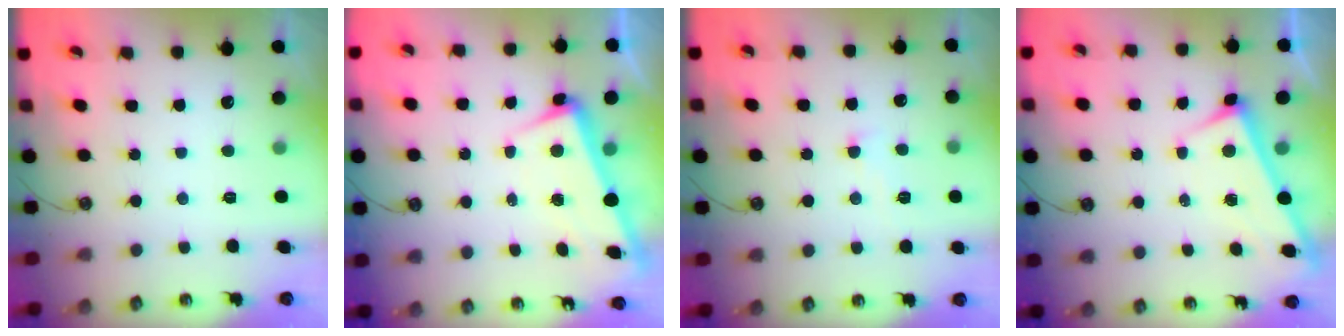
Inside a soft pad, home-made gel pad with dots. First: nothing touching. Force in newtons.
{"total": 3.0, "press": 2.9, "slide": 0.9}
{"total": 3.2, "press": 3.2, "slide": 0.5}
{"total": 3.0, "press": 3.0, "slide": 0.1}